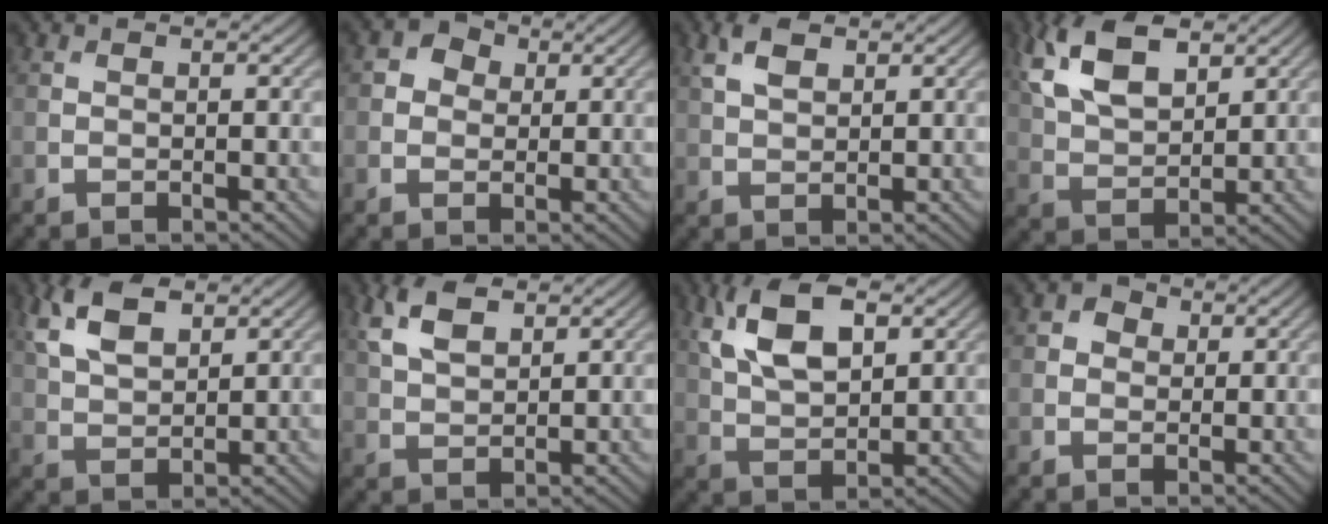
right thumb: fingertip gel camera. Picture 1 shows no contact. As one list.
[{"total": 2.8, "force": [0.5, 2.5, 1.2], "torque": [-0.022, 0.004, 0.001]}, {"total": 3.4, "force": [1.8, 1.6, 2.3], "torque": [-0.058, 0.005, 0.038]}, {"total": 10.0, "force": [4.8, 5.2, 7.1], "torque": [-0.174, 0.009, 0.098]}, {"total": 6.8, "force": [3.5, 3.4, 4.7], "torque": [-0.111, 0.006, 0.071]}, {"total": 5.4, "force": [2.9, 2.6, 3.7], "torque": [-0.092, 0.007, 0.062]}, {"total": 9.2, "force": [3.7, 4.5, 7.2], "torque": [-0.154, 0.010, 0.070]}, {"total": 1.9, "force": [0.4, 1.8, 0.8], "torque": [-0.013, 0.002, 0.000]}]